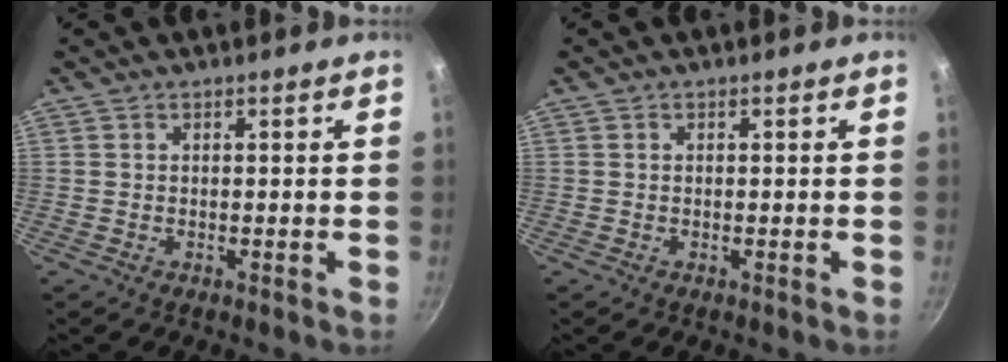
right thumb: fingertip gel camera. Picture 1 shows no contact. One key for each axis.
{"total": 0.0}